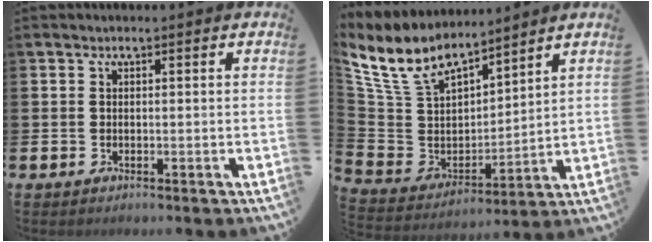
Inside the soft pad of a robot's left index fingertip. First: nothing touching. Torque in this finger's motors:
{"motor_torque": [0.40, -0.54, -0.02, -0.01]}